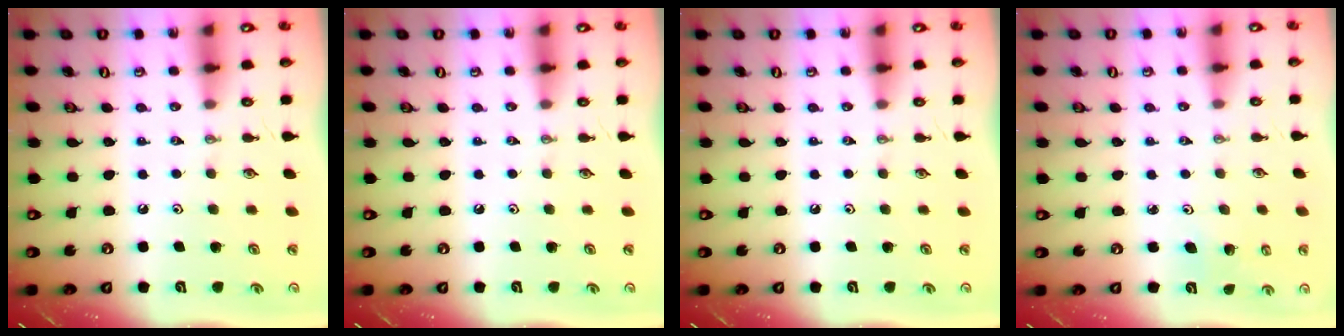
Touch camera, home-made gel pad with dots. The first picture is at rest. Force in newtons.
{"total": 0.0}
{"total": 0.0}
{"total": 2.9, "press": 2.8, "slide": 0.8}